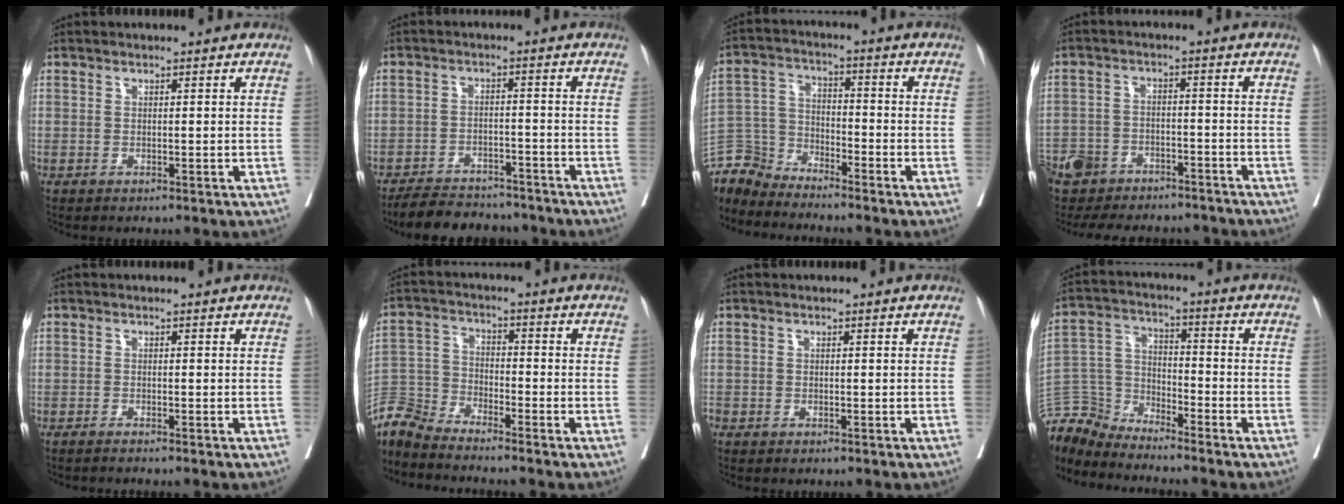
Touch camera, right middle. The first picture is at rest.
{"total": 10.0, "force": [-9.0, 3.4, 2.5], "torque": [-0.029, 0.004, -0.129]}
{"total": 6.9, "force": [-6.8, 0.9, -0.8], "torque": [0.013, 0.010, -0.138]}
{"total": 13.3, "force": [-11.5, 5.5, 3.8], "torque": [-0.075, 0.011, -0.160]}
{"total": 2.0, "force": [-1.7, -0.3, 1.0], "torque": [-0.012, 0.001, -0.023]}
{"total": 8.3, "force": [-8.2, -0.1, 0.9], "torque": [-0.024, 0.002, -0.168]}
{"total": 0.7, "force": [-0.6, 0.4, 0.2], "torque": [-0.009, -0.001, -0.014]}
{"total": 8.7, "force": [-8.7, 0.4, -0.7], "torque": [0.005, 0.022, -0.176]}